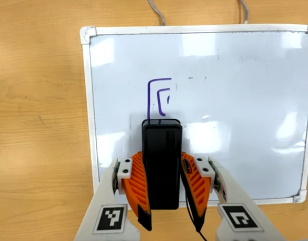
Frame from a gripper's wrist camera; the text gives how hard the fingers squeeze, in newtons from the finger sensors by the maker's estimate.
{"total": 7.4, "left": 6.2, "right": 8.6}